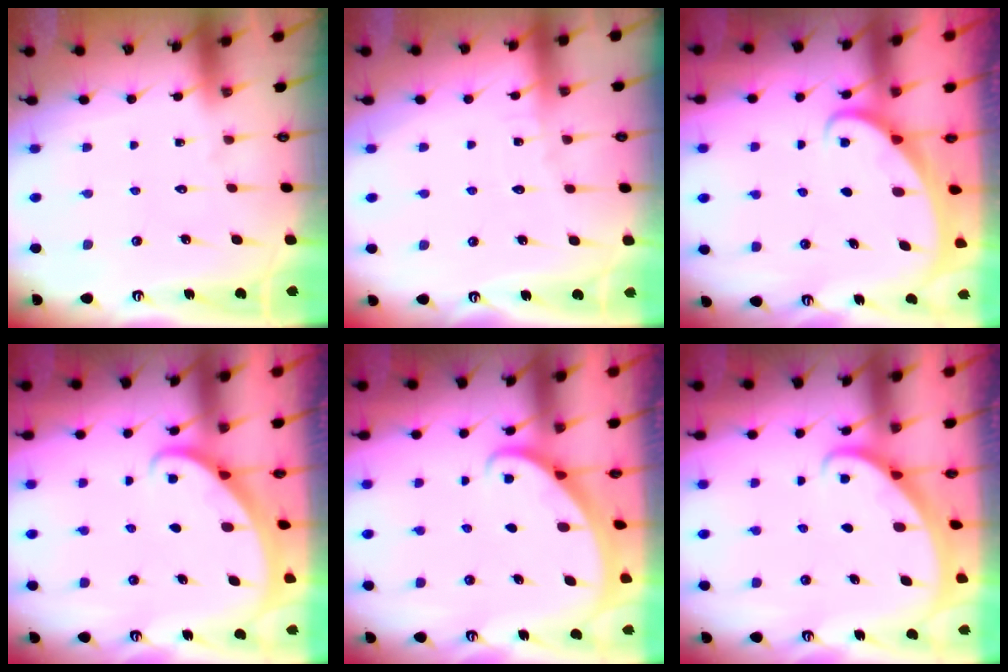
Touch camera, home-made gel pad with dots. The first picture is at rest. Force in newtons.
{"total": 2.7, "press": 2.7, "slide": 0.3}
{"total": 1.7, "press": 1.6, "slide": 0.2}
{"total": 1.8, "press": 1.7, "slide": 0.1}
{"total": 1.8, "press": 1.7, "slide": 0.1}
{"total": 1.8, "press": 1.7, "slide": 0.1}